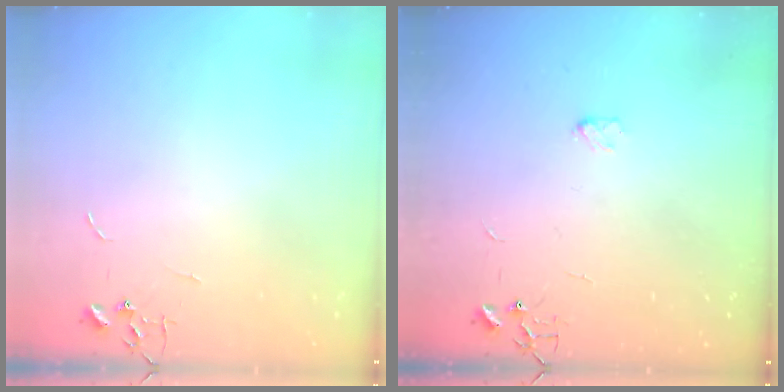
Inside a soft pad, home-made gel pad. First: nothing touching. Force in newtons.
{"total": 3.1, "press": 3.1, "slide": 0.4}